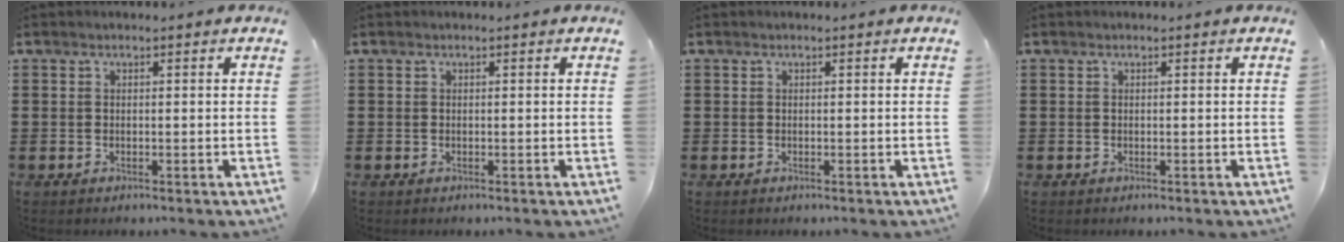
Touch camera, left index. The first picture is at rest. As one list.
[{"total": 0.0}, {"total": 0.0}, {"total": 0.0}]